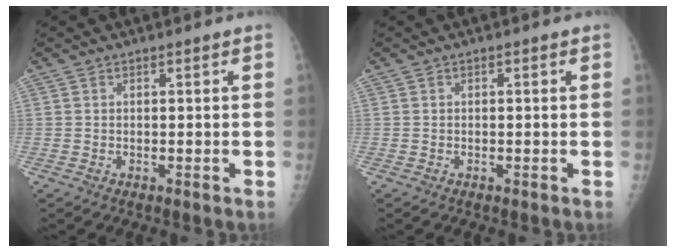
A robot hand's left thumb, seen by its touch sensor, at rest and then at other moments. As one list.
[{"total": 0.0}]